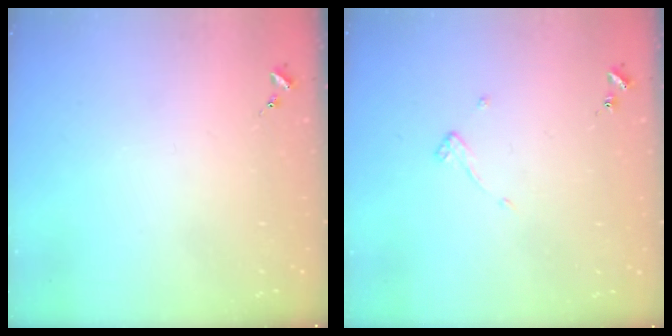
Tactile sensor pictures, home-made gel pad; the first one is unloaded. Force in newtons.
{"total": 4.7, "press": 4.7, "slide": 0.2}